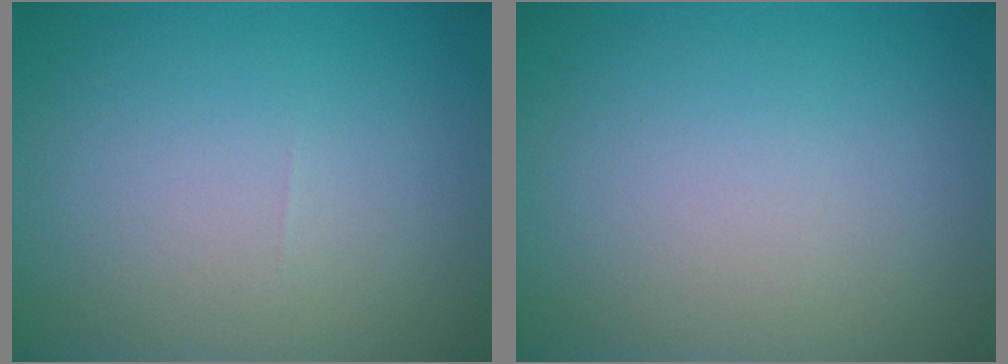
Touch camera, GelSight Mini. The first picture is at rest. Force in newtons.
{"total": 0.0}